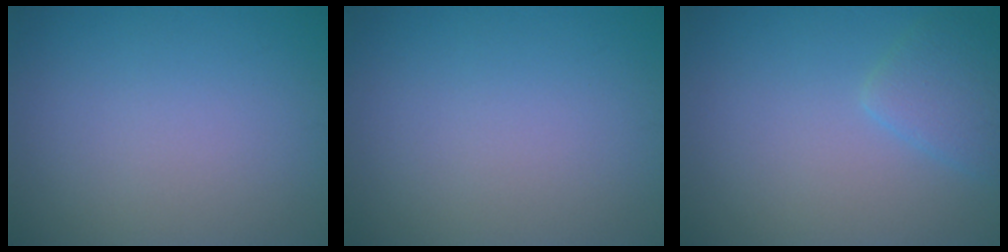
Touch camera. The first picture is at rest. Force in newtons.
{"total": 0.0}
{"total": 2.5, "press": 2.5, "slide": 0.2}